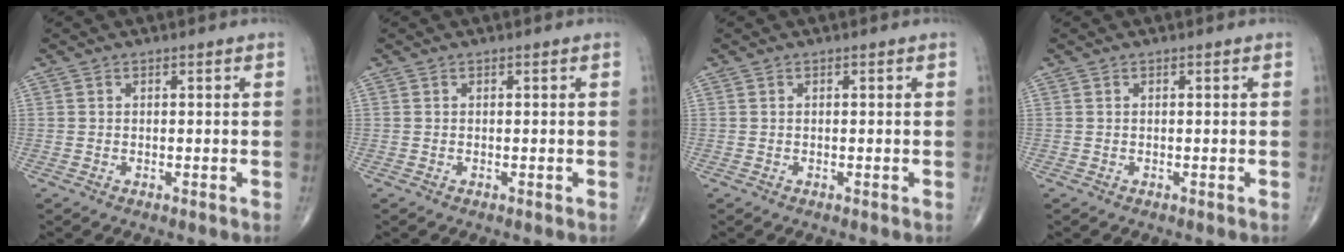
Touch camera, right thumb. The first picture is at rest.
{"total": 0.0}
{"total": 0.0}
{"total": 0.0}